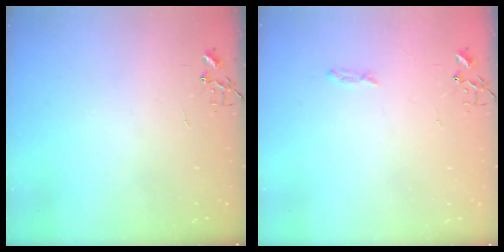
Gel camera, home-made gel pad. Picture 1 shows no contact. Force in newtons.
{"total": 3.4, "press": 3.4, "slide": 0.5}